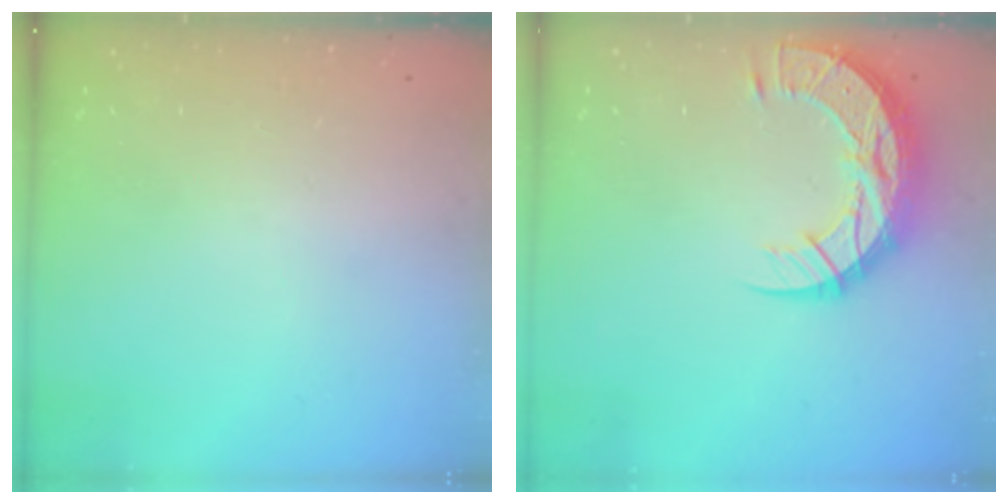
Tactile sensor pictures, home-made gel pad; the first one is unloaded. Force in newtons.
{"total": 15.0, "press": 14.9, "slide": 1.2}